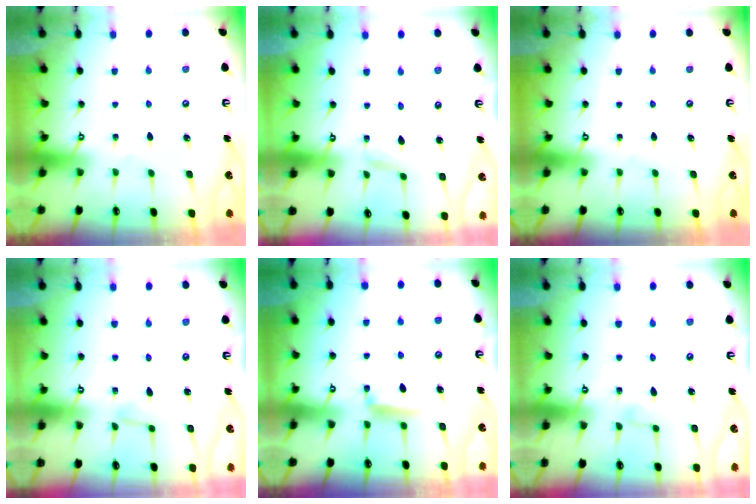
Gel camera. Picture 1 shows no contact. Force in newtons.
{"total": 2.2, "press": 2.2, "slide": 0.1}
{"total": 0.0}
{"total": 2.6, "press": 2.6, "slide": 0.3}
{"total": 4.9, "press": 4.9, "slide": 0.7}
{"total": 4.9, "press": 4.9, "slide": 0.6}